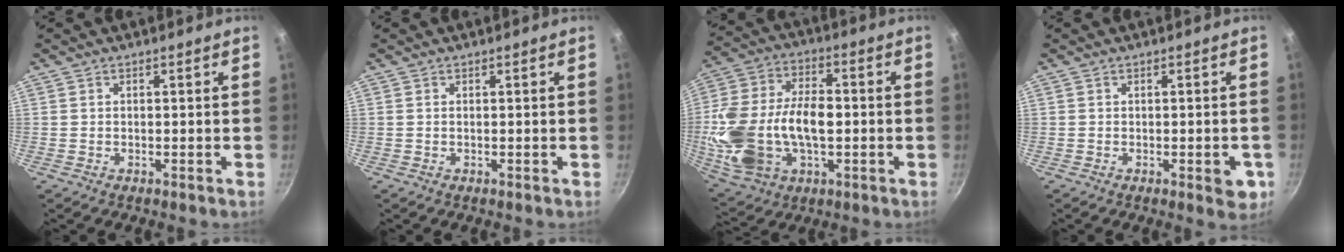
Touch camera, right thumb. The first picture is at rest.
{"total": 0.0}
{"total": 20.1, "force": [-1.9, 12.4, 15.7], "torque": [-0.301, 0.027, -0.027]}
{"total": 4.1, "force": [-1.3, 1.6, 3.6], "torque": [-0.033, 0.000, -0.016]}